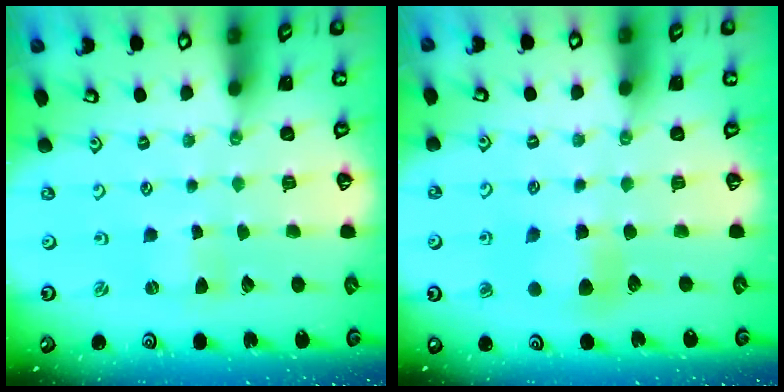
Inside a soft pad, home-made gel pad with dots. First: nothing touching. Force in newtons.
{"total": 5.6, "press": 5.6, "slide": 0.4}